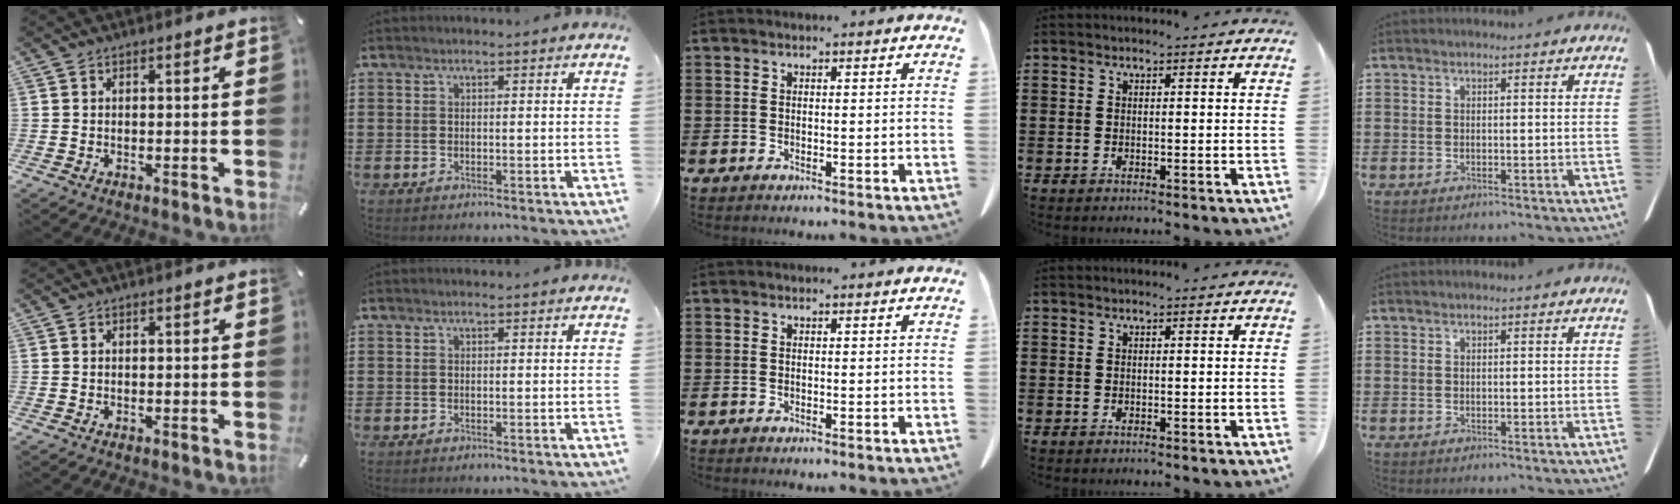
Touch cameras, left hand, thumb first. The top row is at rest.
{}